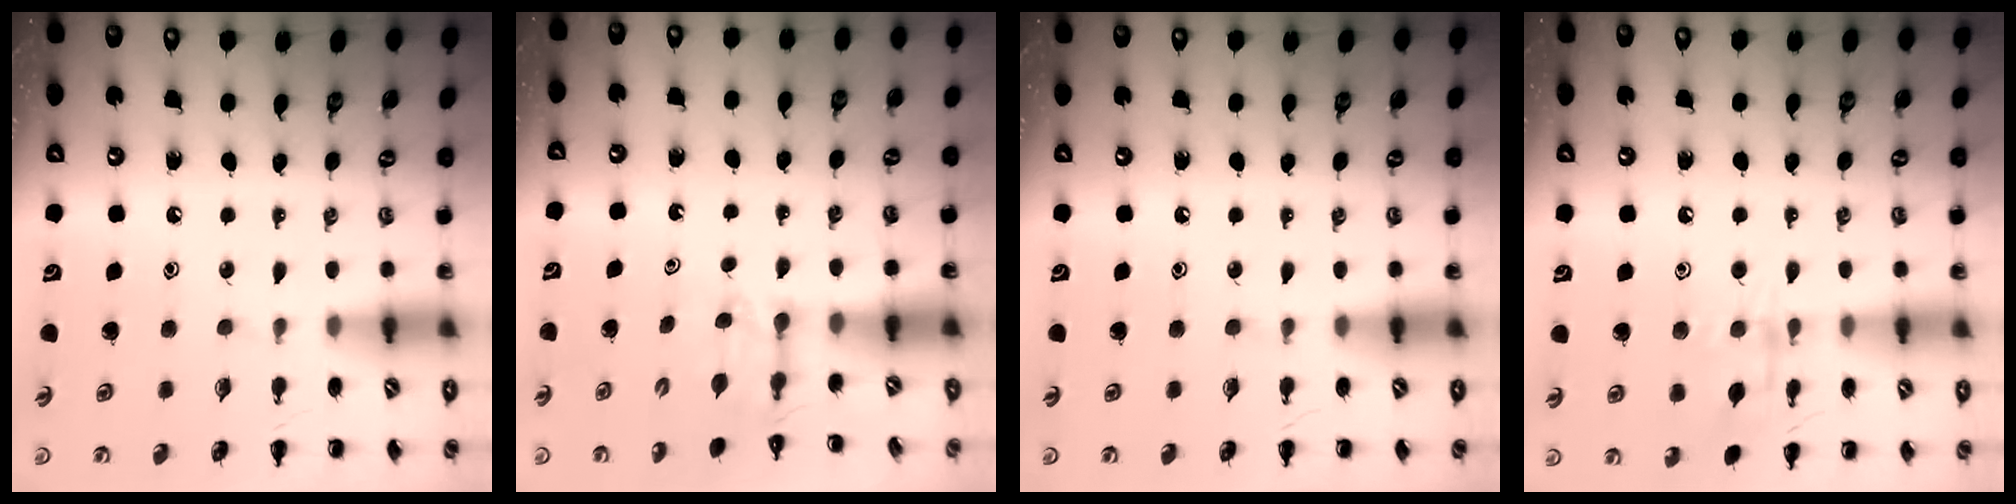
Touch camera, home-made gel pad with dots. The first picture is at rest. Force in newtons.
{"total": 2.6, "press": 2.4, "slide": 1.0}
{"total": 0.0}
{"total": 9.7, "press": 9.7, "slide": 0.5}